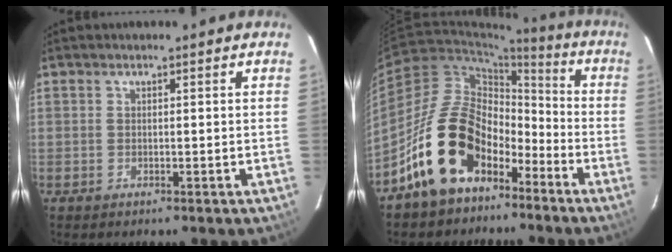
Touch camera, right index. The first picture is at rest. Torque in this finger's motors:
{"motor_torque": [1.25, -0.89, 0.99, 0.09]}